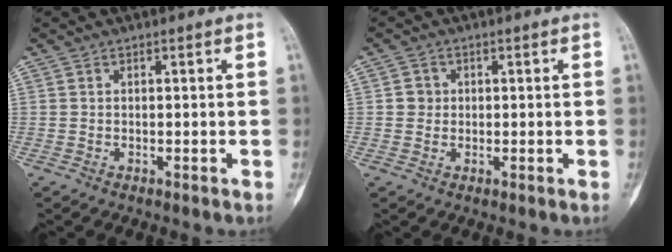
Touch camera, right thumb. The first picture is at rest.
{"total": 1.5, "force": [0.1, 1.5, 0.4], "torque": [0.001, 0.004, 0.000]}